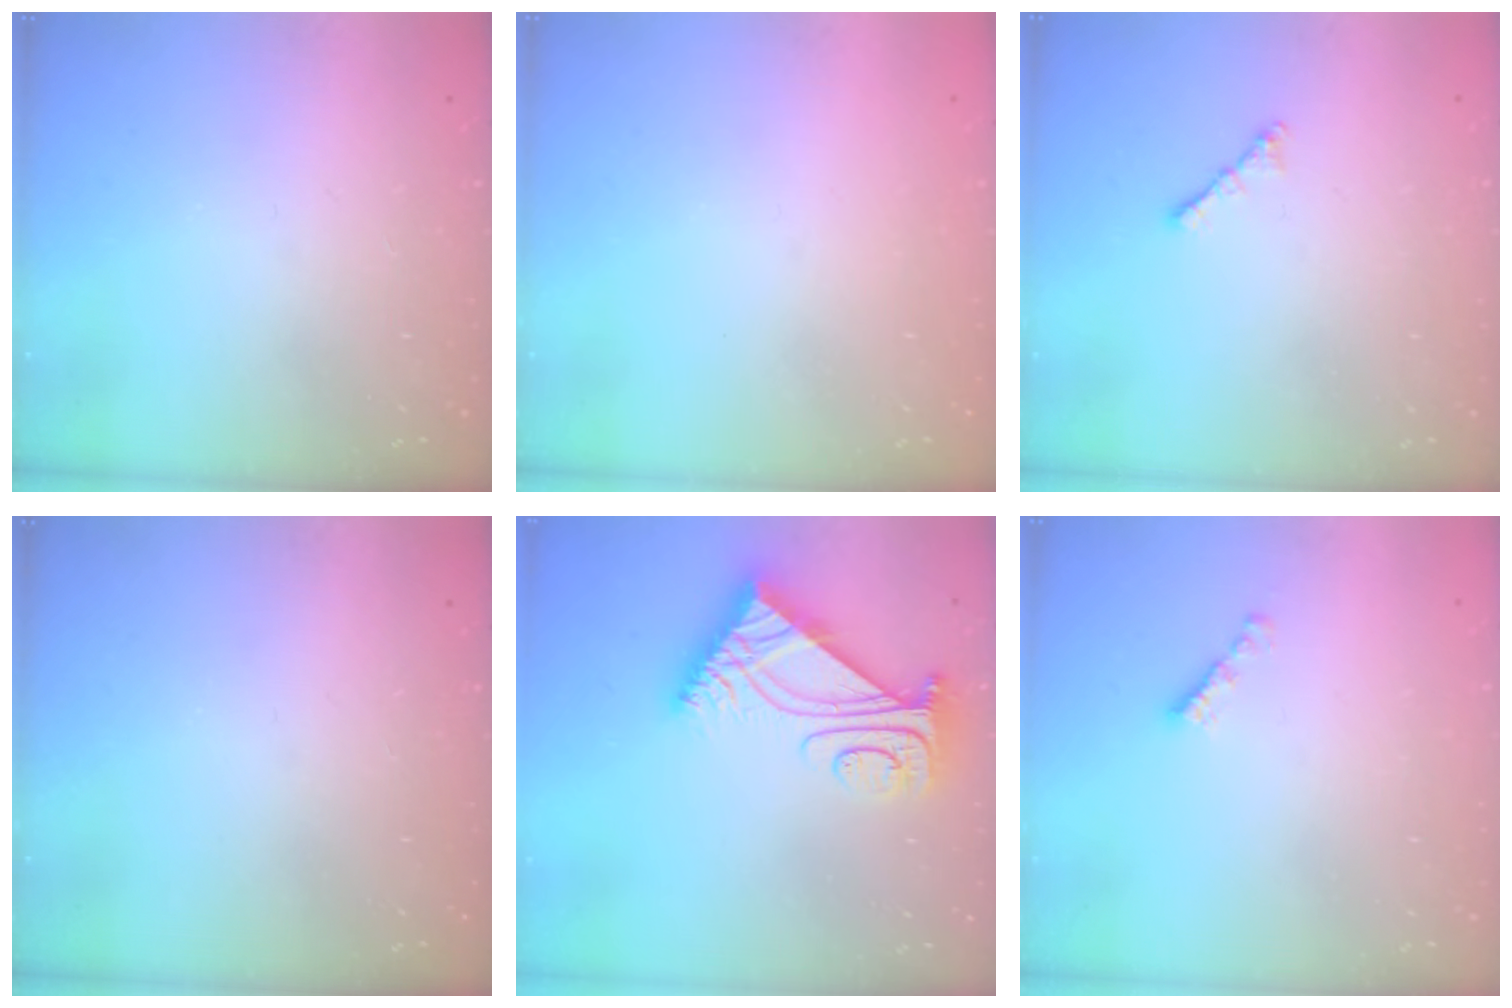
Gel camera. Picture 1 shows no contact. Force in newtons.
{"total": 0.8, "press": 0.7, "slide": 0.3}
{"total": 2.1, "press": 2.0, "slide": 0.6}
{"total": 0.0}
{"total": 9.3, "press": 9.3, "slide": 1.0}
{"total": 2.1, "press": 2.0, "slide": 0.7}